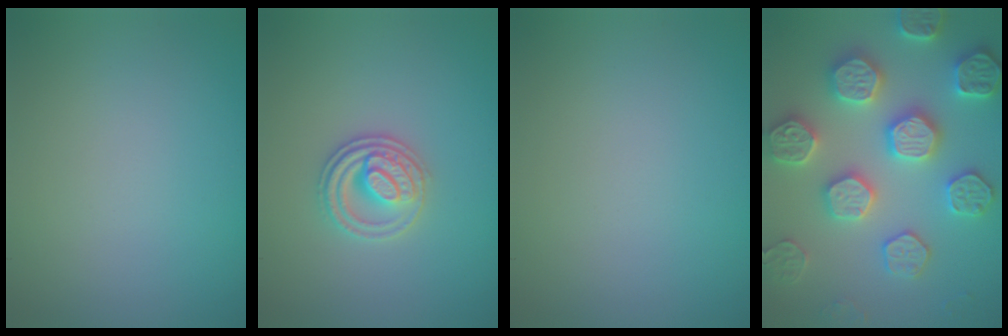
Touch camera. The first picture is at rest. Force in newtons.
{"total": 2.8, "press": 2.6, "slide": 1.0}
{"total": 0.0}
{"total": 6.3, "press": 6.2, "slide": 1.5}